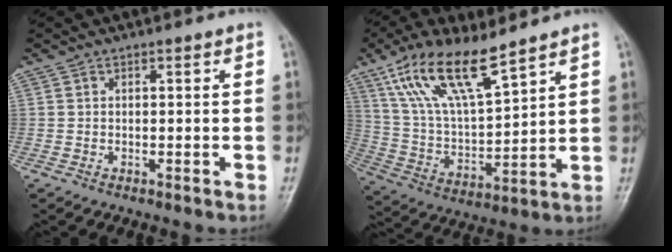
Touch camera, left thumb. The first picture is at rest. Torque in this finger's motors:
{"motor_torque": [0.39, 0.42, 1.41, -1.36, 0.56]}